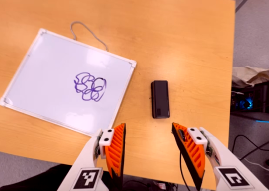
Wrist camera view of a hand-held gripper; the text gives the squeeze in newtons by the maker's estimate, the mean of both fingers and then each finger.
{"total": 0.0}